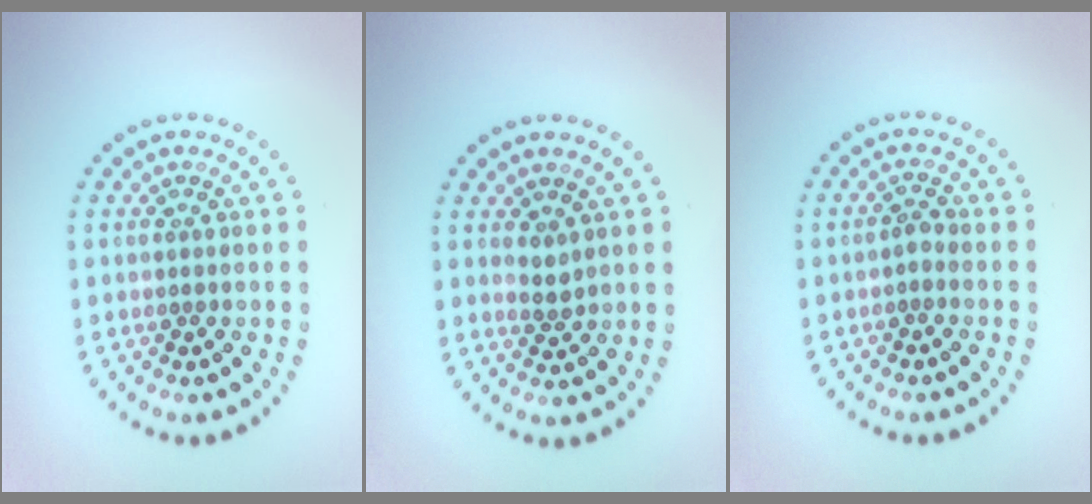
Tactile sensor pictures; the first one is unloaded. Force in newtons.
{"total": 1.0, "press": 0.8, "slide": 0.6}
{"total": 0.9, "press": 0.7, "slide": 0.5}